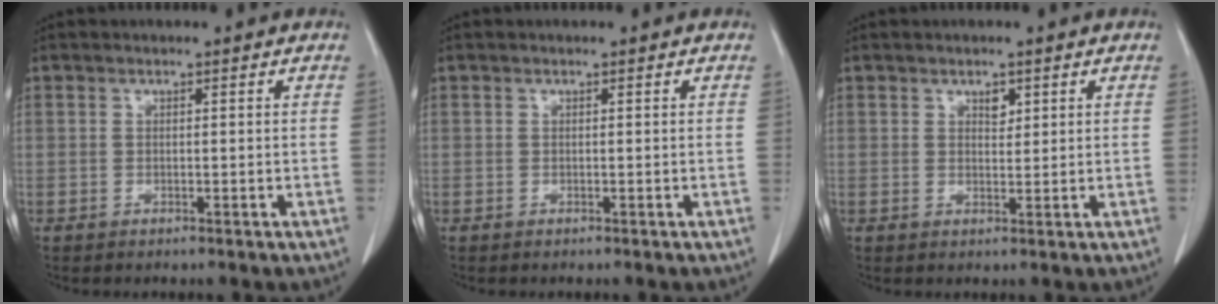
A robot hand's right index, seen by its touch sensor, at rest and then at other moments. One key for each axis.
{"total": 0.0}
{"total": 1.6, "fx": 0.9, "fy": 0.9, "fz": 1.0, "tx": -0.013, "ty": -0.004, "tz": 0.016}